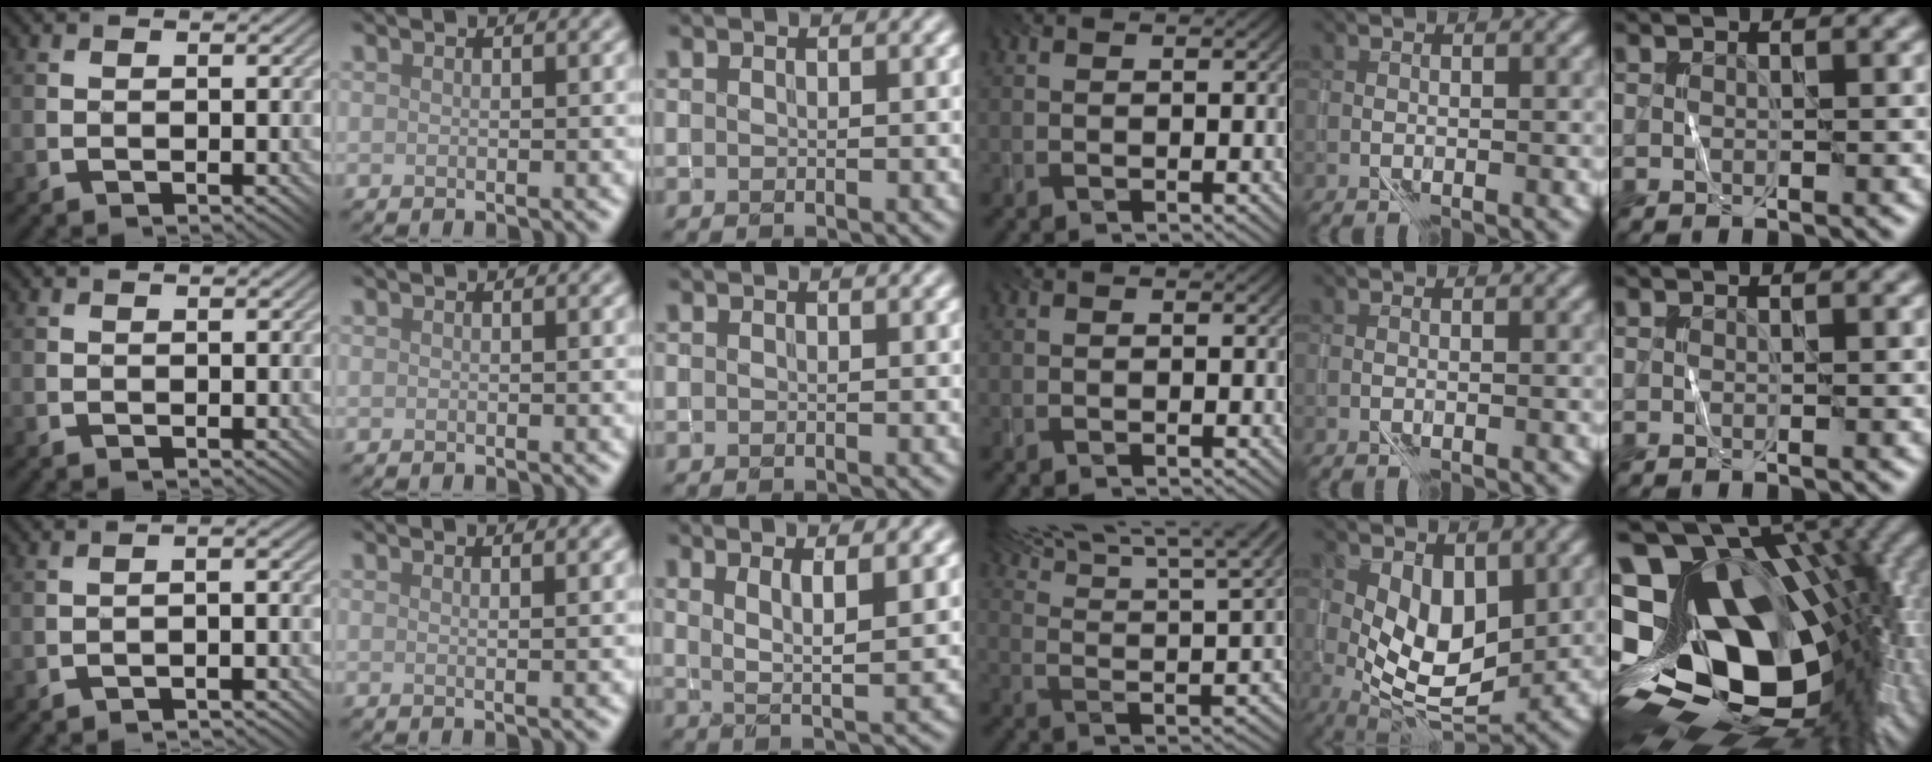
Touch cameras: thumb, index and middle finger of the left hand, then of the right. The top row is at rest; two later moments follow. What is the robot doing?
{"motion": "wrap", "object": "yarn"}